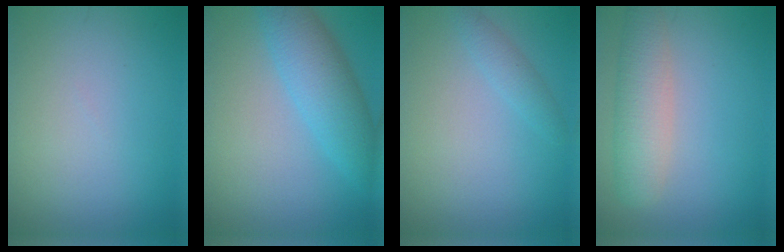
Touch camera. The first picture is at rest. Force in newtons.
{"total": 5.6, "press": 5.6, "slide": 0.1}
{"total": 1.4, "press": 1.4, "slide": 0.1}
{"total": 4.1, "press": 4.1, "slide": 0.1}